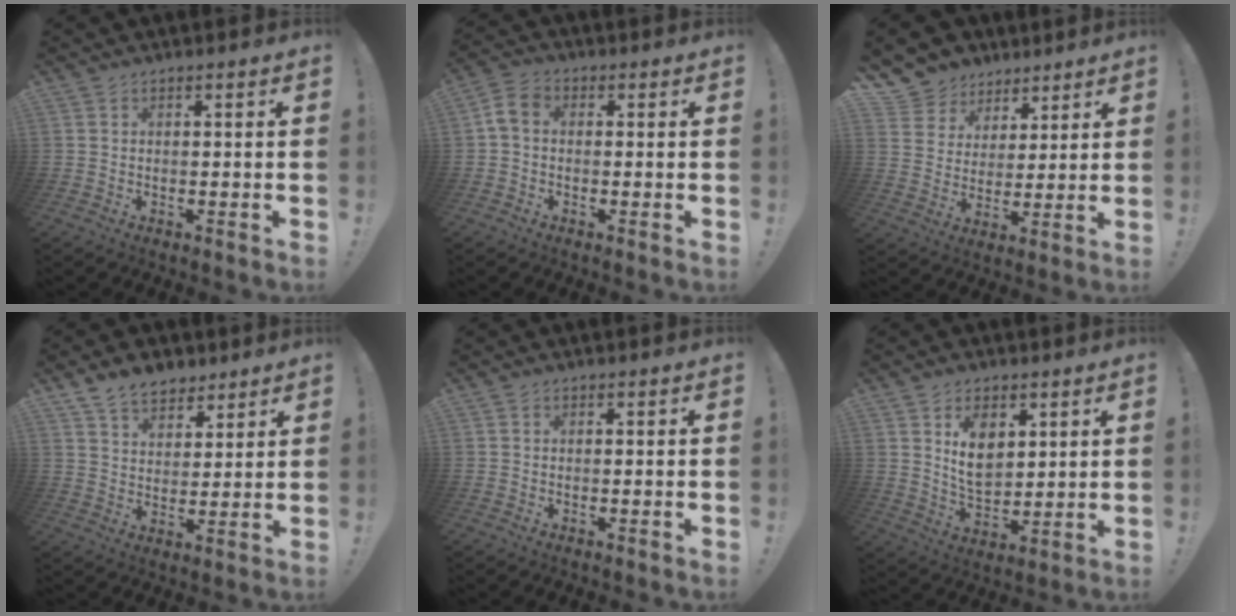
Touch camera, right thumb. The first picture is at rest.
{"total": 5.3, "force": [0.0, 3.8, 3.7], "torque": [-0.077, 0.009, 0.005]}
{"total": 9.0, "force": [5.4, 7.1, 1.1], "torque": [-0.020, -0.044, 0.113]}
{"total": 9.2, "force": [6.8, 5.5, 3.0], "torque": [-0.049, -0.040, 0.132]}
{"total": 0.0}
{"total": 9.6, "force": [4.3, 6.4, 5.8], "torque": [-0.095, -0.022, 0.081]}